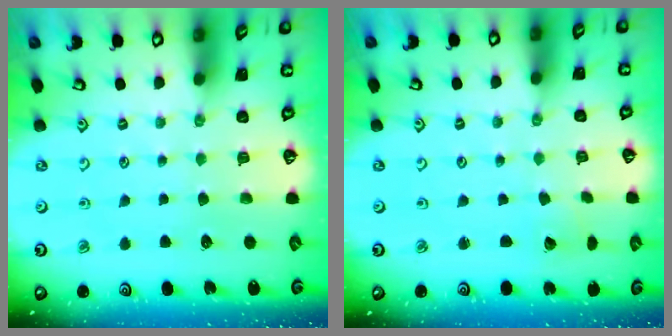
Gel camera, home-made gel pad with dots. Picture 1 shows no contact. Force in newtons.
{"total": 2.1, "press": 2.1, "slide": 0.1}